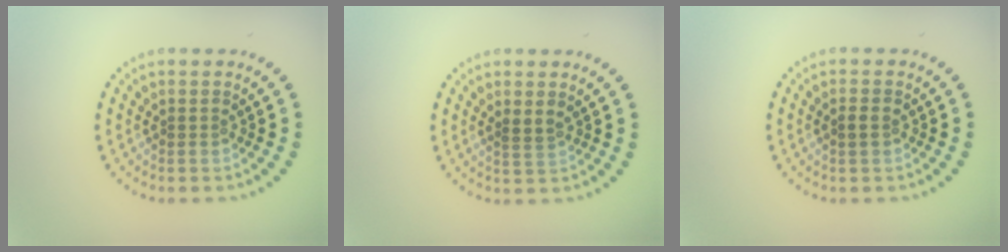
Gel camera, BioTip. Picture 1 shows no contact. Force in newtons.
{"total": 1.2, "press": 1.1, "slide": 0.5}
{"total": 1.2, "press": 1.2, "slide": 0.1}